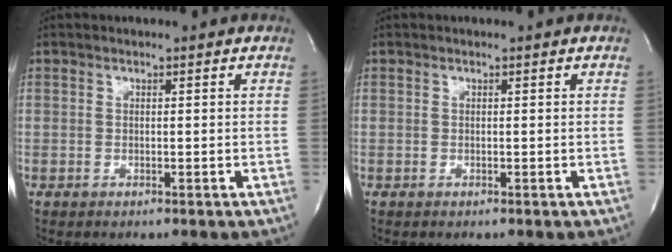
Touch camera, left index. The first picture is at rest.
{"total": 0.0}